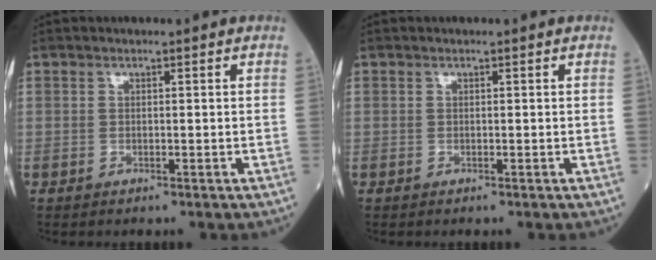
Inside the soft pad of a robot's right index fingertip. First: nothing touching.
{"total": 0.0}